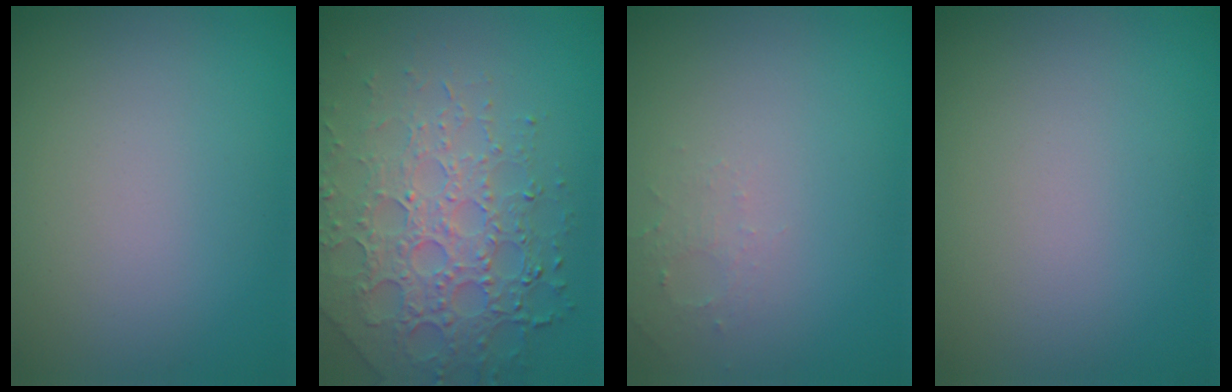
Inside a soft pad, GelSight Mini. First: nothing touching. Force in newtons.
{"total": 7.1, "press": 5.1, "slide": 4.9}
{"total": 1.2, "press": 1.2, "slide": 0.3}
{"total": 0.0}